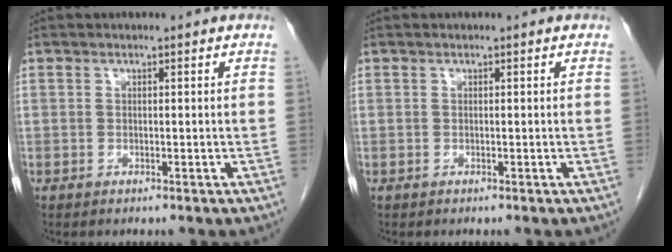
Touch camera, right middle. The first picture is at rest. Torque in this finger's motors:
{"motor_torque": [-0.23, -0.25, -0.04, 0.01]}